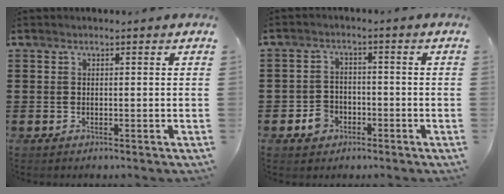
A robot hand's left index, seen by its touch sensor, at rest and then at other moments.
{"total": 3.7, "force": [-2.0, 2.8, 1.3], "torque": [-0.035, 0.004, -0.040]}